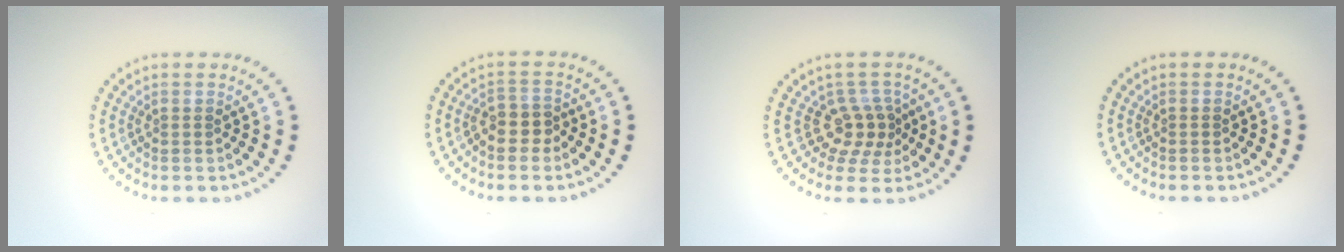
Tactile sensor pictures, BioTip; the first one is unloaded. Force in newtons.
{"total": 2.5, "press": 2.2, "slide": 1.1}
{"total": 3.0, "press": 2.3, "slide": 1.9}
{"total": 0.0}